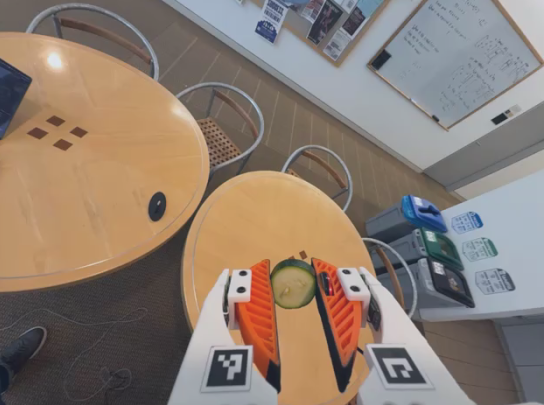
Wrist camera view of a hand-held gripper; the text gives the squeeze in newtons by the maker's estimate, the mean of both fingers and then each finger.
{"total": 8.6, "left": 8.8, "right": 8.3}